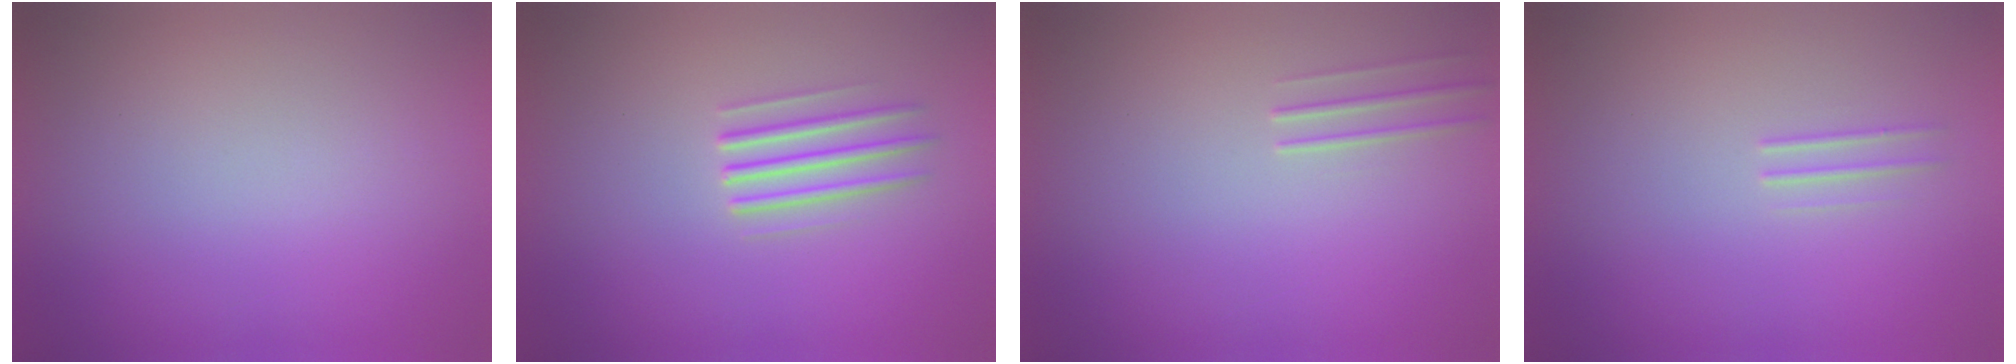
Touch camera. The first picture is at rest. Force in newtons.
{"total": 2.7}
{"total": 1.2}
{"total": 1.9}